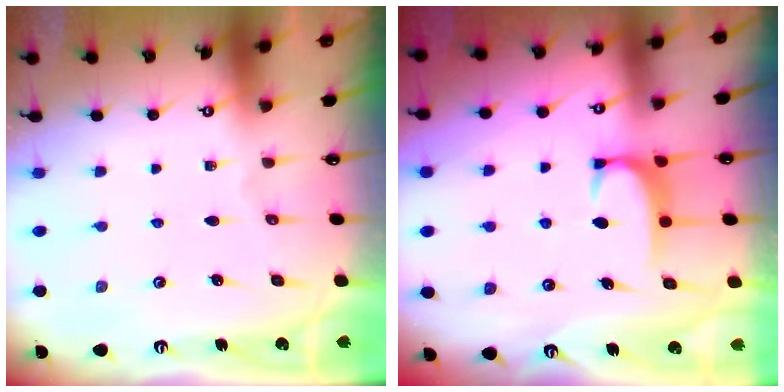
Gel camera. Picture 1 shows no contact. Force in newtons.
{"total": 1.6, "press": 1.6, "slide": 0.5}